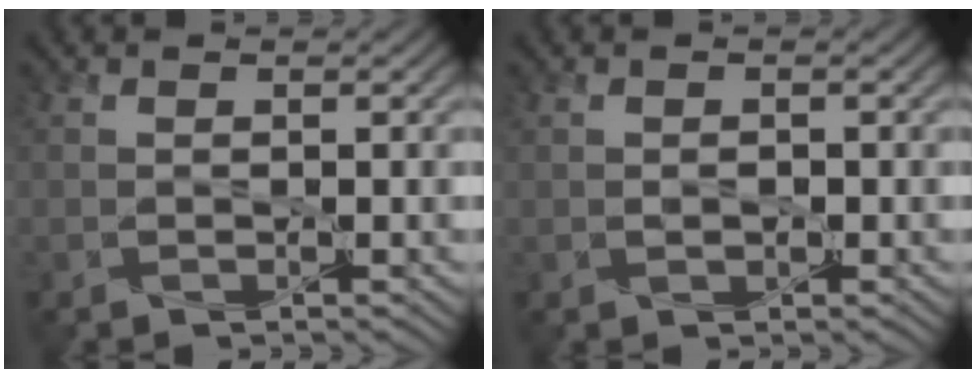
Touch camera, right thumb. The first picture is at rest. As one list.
[{"total": 0.9, "force": [-0.3, 0.7, 0.5], "torque": [-0.019, -0.004, -0.004]}]